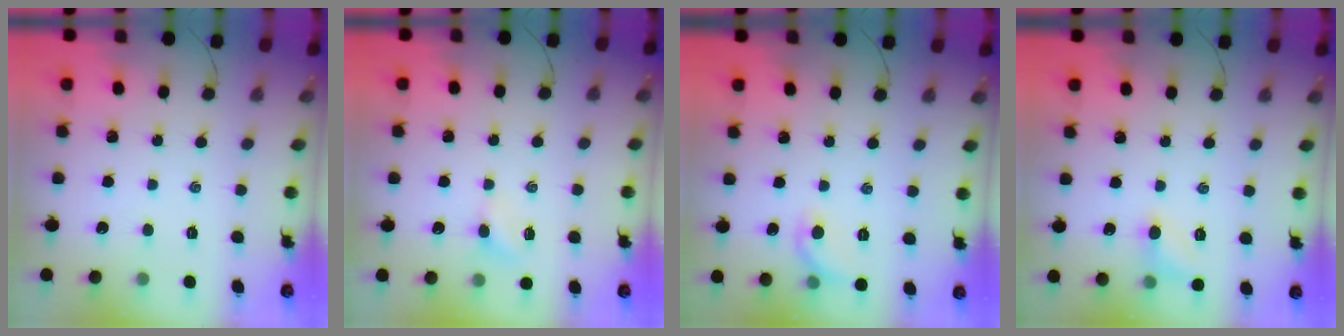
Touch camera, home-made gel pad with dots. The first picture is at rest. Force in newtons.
{"total": 3.6, "press": 3.4, "slide": 1.1}
{"total": 5.9, "press": 5.8, "slide": 1.3}
{"total": 6.1, "press": 6.0, "slide": 1.5}